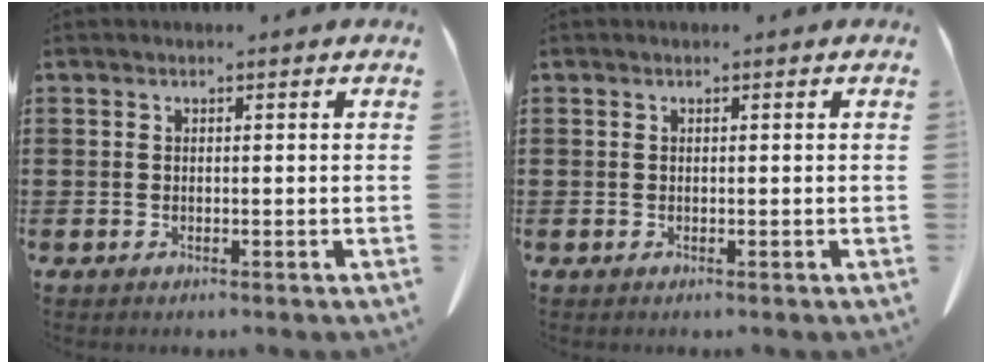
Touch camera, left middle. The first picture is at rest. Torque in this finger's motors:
{"motor_torque": [0.00, 0.00, 0.00, -0.01]}